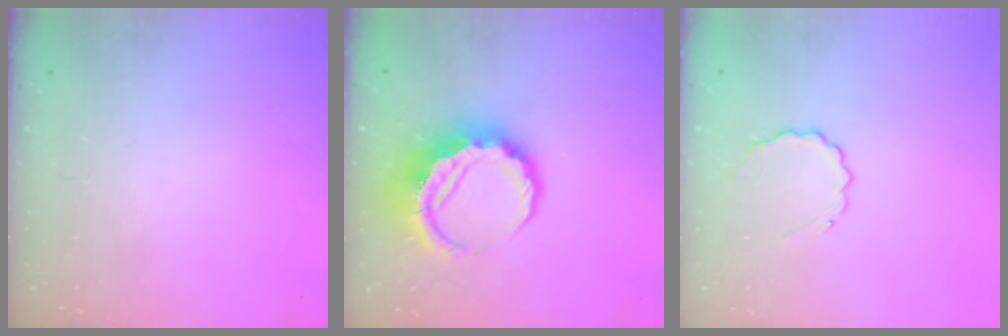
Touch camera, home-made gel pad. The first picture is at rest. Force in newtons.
{"total": 9.2, "press": 9.0, "slide": 1.9}
{"total": 5.2, "press": 5.0, "slide": 1.4}